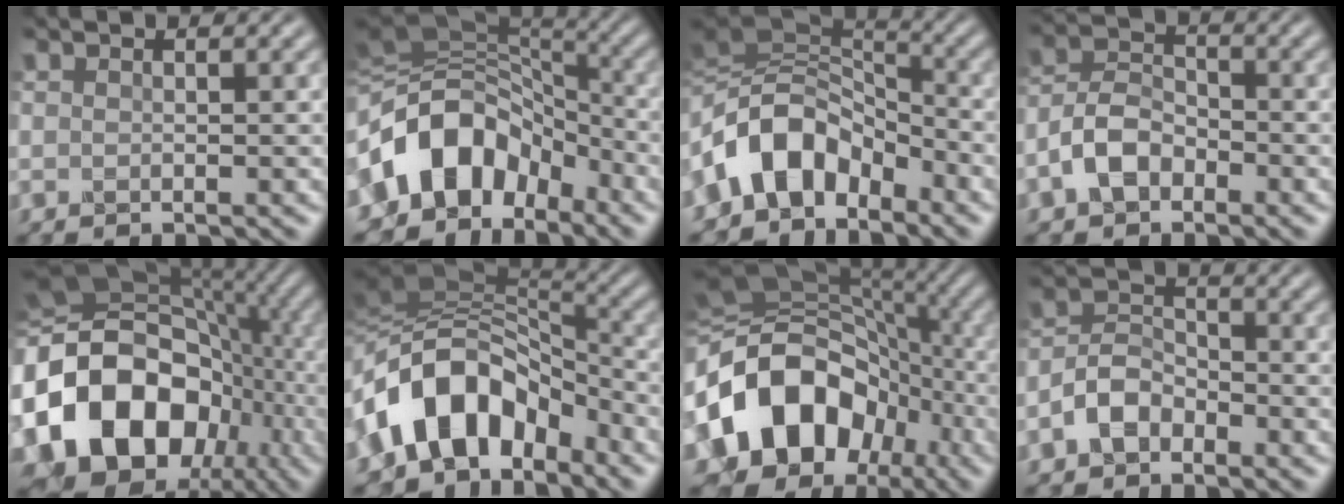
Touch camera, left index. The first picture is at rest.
{"total": 9.9, "force": [-3.5, 7.3, 5.7], "torque": [-0.100, 0.026, -0.083]}
{"total": 8.0, "force": [-2.9, 5.4, 5.1], "torque": [-0.091, 0.019, -0.065]}
{"total": 3.5, "force": [-1.9, 2.3, 1.7], "torque": [-0.045, 0.013, -0.048]}
{"total": 16.7, "force": [-2.8, 13.2, 9.9], "torque": [-0.193, -0.007, -0.054]}
{"total": 9.1, "force": [-3.5, 5.9, 6.0], "torque": [-0.099, 0.020, -0.070]}
{"total": 14.2, "force": [-3.5, 11.2, 8.1], "torque": [-0.157, -0.001, -0.071]}
{"total": 2.9, "force": [-1.9, 1.8, 1.1], "torque": [-0.029, 0.013, -0.049]}